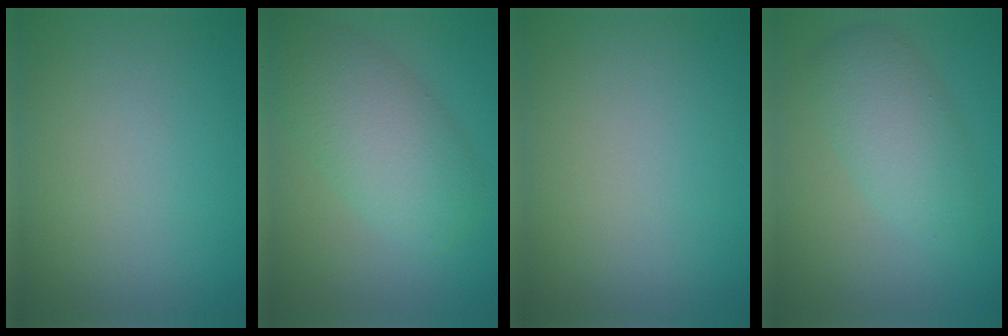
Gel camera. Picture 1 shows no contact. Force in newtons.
{"total": 6.3, "press": 6.3, "slide": 0.3}
{"total": 0.0}
{"total": 4.3, "press": 4.3, "slide": 0.1}